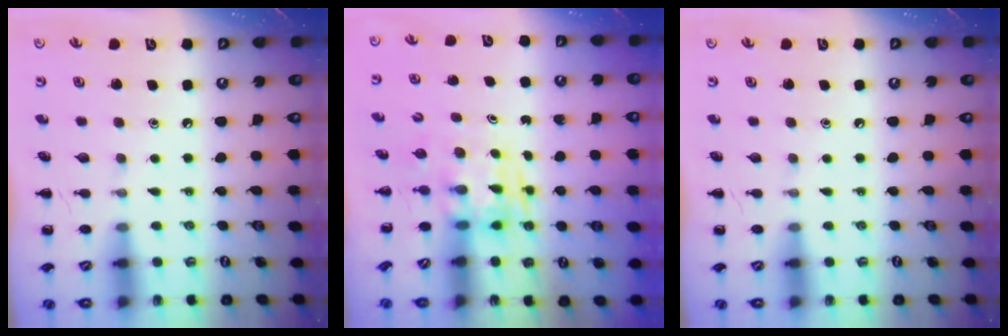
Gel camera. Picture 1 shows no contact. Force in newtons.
{"total": 4.4, "press": 4.4, "slide": 0.6}
{"total": 0.0}